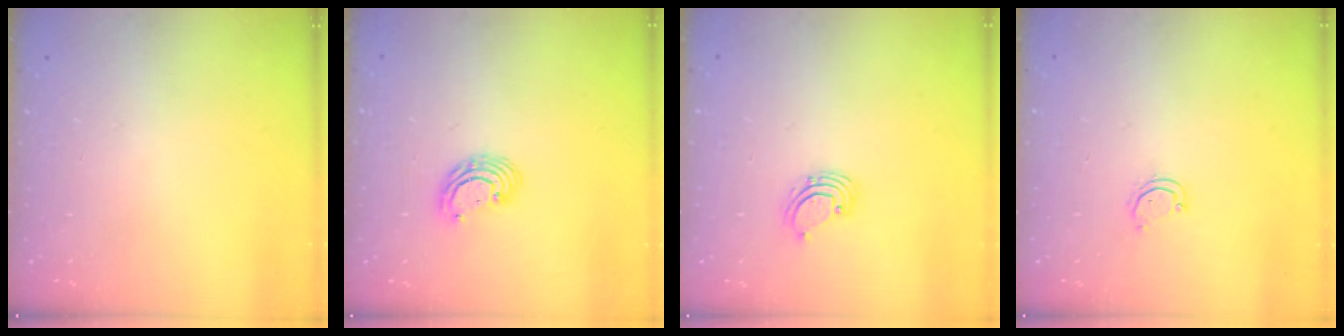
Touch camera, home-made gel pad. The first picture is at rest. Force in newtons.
{"total": 6.2, "press": 6.2, "slide": 0.5}
{"total": 2.3, "press": 2.3, "slide": 0.2}
{"total": 3.3, "press": 3.3, "slide": 0.2}